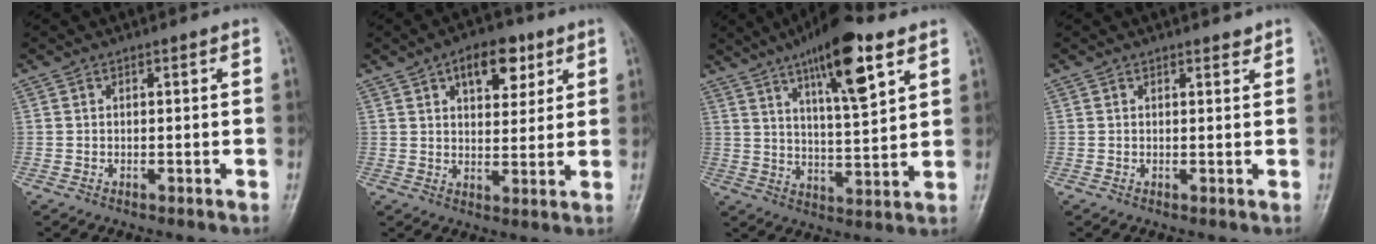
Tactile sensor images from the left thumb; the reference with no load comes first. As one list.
[{"total": 9.2, "force": [4.7, 5.1, 6.1], "torque": [-0.056, -0.017, 0.066]}, {"total": 15.3, "force": [8.7, 3.9, 12.0], "torque": [-0.177, -0.035, 0.141]}, {"total": 1.1, "force": [1.0, 0.4, 0.3], "torque": [0.000, -0.008, 0.012]}]